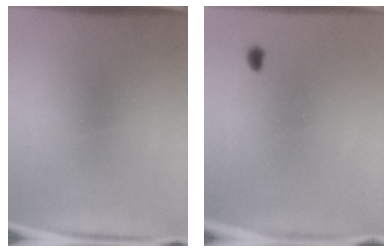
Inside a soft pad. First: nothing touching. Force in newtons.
{"total": 1.0}